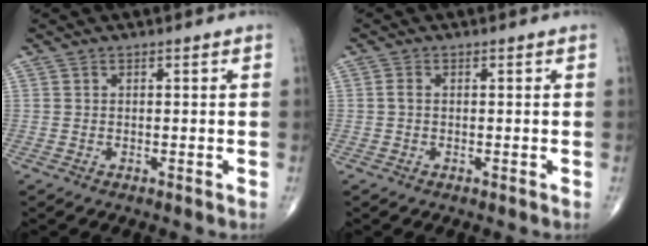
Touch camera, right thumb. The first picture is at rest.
{"total": 1.0, "force": [0.0, 0.6, 0.8], "torque": [-0.014, 0.001, -0.002]}